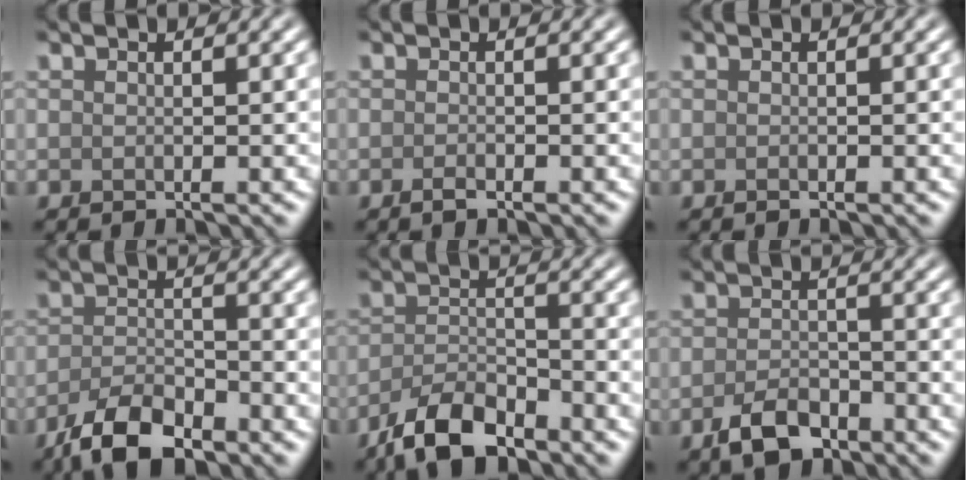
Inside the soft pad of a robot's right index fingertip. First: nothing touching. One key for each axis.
{"total": 0.7, "fx": -0.5, "fy": 0.1, "fz": 0.5, "tx": -0.009, "ty": -0.001, "tz": -0.008}
{"total": 0.0}
{"total": 5.4, "fx": -3.8, "fy": 2.2, "fz": 3.1, "tx": -0.056, "ty": -0.007, "tz": -0.076}
{"total": 5.6, "fx": -4.1, "fy": 2.2, "fz": 3.0, "tx": -0.053, "ty": -0.007, "tz": -0.083}
{"total": 3.6, "fx": -2.2, "fy": 2.0, "fz": 2.0, "tx": -0.035, "ty": 0.000, "tz": -0.045}